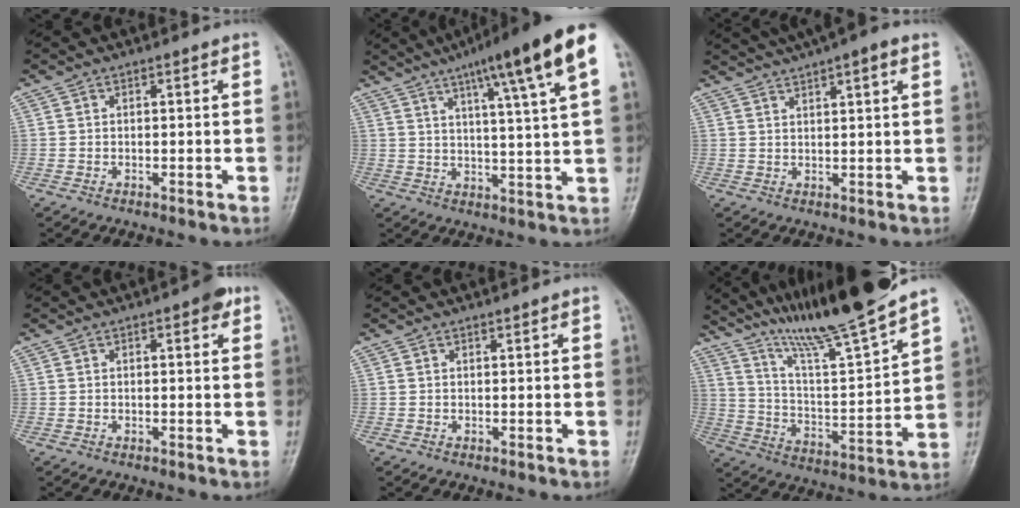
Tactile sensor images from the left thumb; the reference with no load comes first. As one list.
[{"total": 16.8, "force": [9.0, 1.1, 14.1], "torque": [-0.201, -0.017, 0.119]}, {"total": 9.6, "force": [6.8, 1.7, 6.5], "torque": [-0.094, 0.020, 0.099]}, {"total": 3.1, "force": [1.7, 1.1, 2.4], "torque": [-0.025, -0.003, 0.017]}, {"total": 0.7, "force": [0.6, 0.0, 0.2], "torque": [-0.004, -0.005, 0.011]}, {"total": 18.3, "force": [15.5, -0.3, 9.7], "torque": [-0.144, -0.080, 0.275]}]